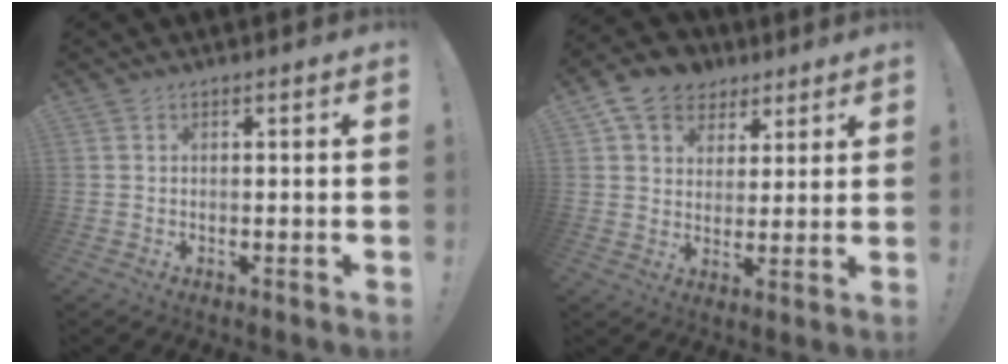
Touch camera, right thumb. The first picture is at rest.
{"total": 11.2, "force": [6.4, 8.5, 3.5], "torque": [-0.065, -0.031, 0.128]}